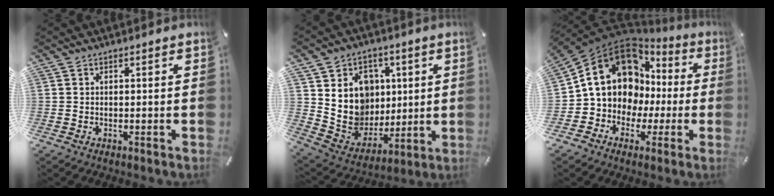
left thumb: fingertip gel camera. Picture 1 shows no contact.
{"total": 14.7, "force": [3.1, 13.6, 4.9], "torque": [-0.083, -0.016, 0.075]}
{"total": 16.4, "force": [3.2, 13.9, 8.1], "torque": [-0.151, -0.014, 0.070]}